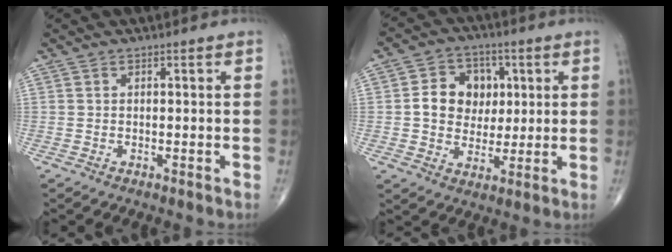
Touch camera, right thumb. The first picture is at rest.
{"total": 10.4, "force": [1.6, 8.6, 5.6], "torque": [-0.046, 0.005, 0.025]}